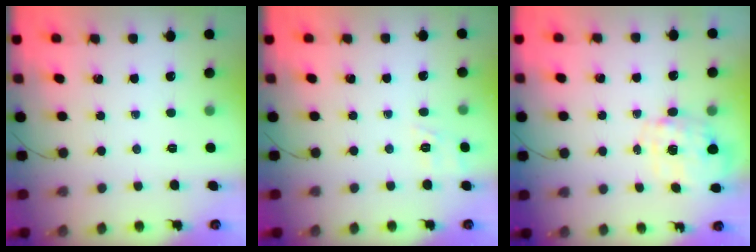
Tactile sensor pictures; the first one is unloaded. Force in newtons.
{"total": 2.9, "press": 2.3, "slide": 1.8}
{"total": 2.8, "press": 2.6, "slide": 0.9}